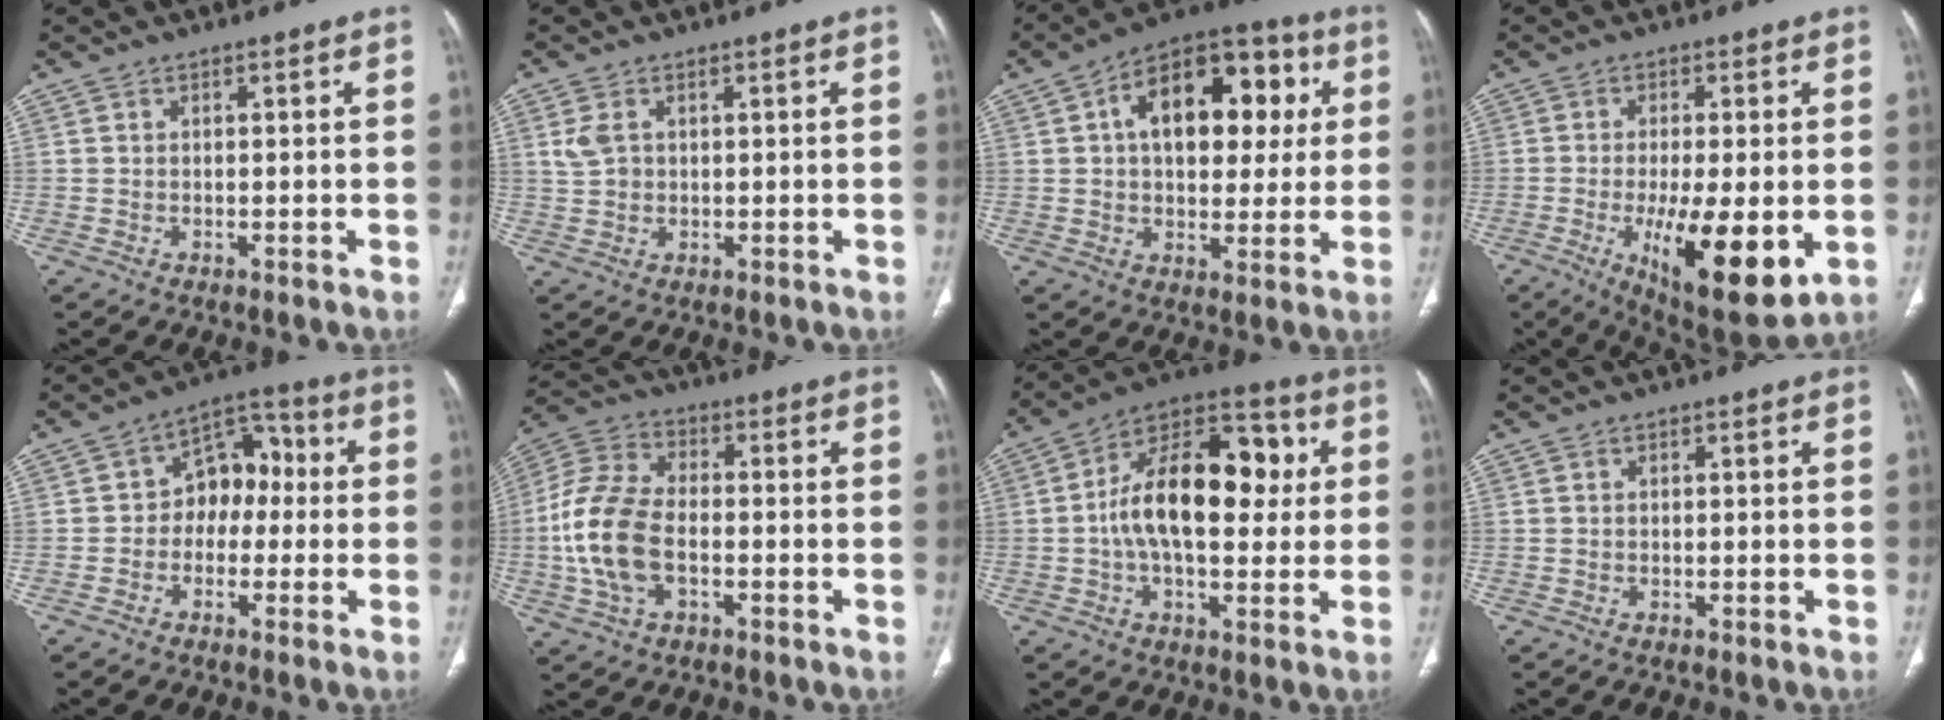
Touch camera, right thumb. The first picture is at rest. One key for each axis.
{"total": 3.3, "fx": 1.1, "fy": 2.3, "fz": 2.1, "tx": -0.049, "ty": 0.004, "tz": 0.029}
{"total": 19.9, "fx": 4.7, "fy": 11.9, "fz": 15.3, "tx": -0.179, "ty": 0.022, "tz": 0.063}
{"total": 15.8, "fx": -3.9, "fy": 5.1, "fz": 14.4, "tx": -0.224, "ty": -0.025, "tz": -0.046}
{"total": 9.1, "fx": -0.4, "fy": 6.7, "fz": 6.1, "tx": -0.049, "ty": 0.038, "tz": -0.023}
{"total": 14.1, "fx": -2.5, "fy": 8.4, "fz": 11.0, "tx": -0.237, "ty": 0.023, "tz": -0.050}
{"total": 20.1, "fx": 1.9, "fy": 11.1, "fz": 16.6, "tx": -0.245, "ty": 0.031, "tz": 0.023}
{"total": 0.0}